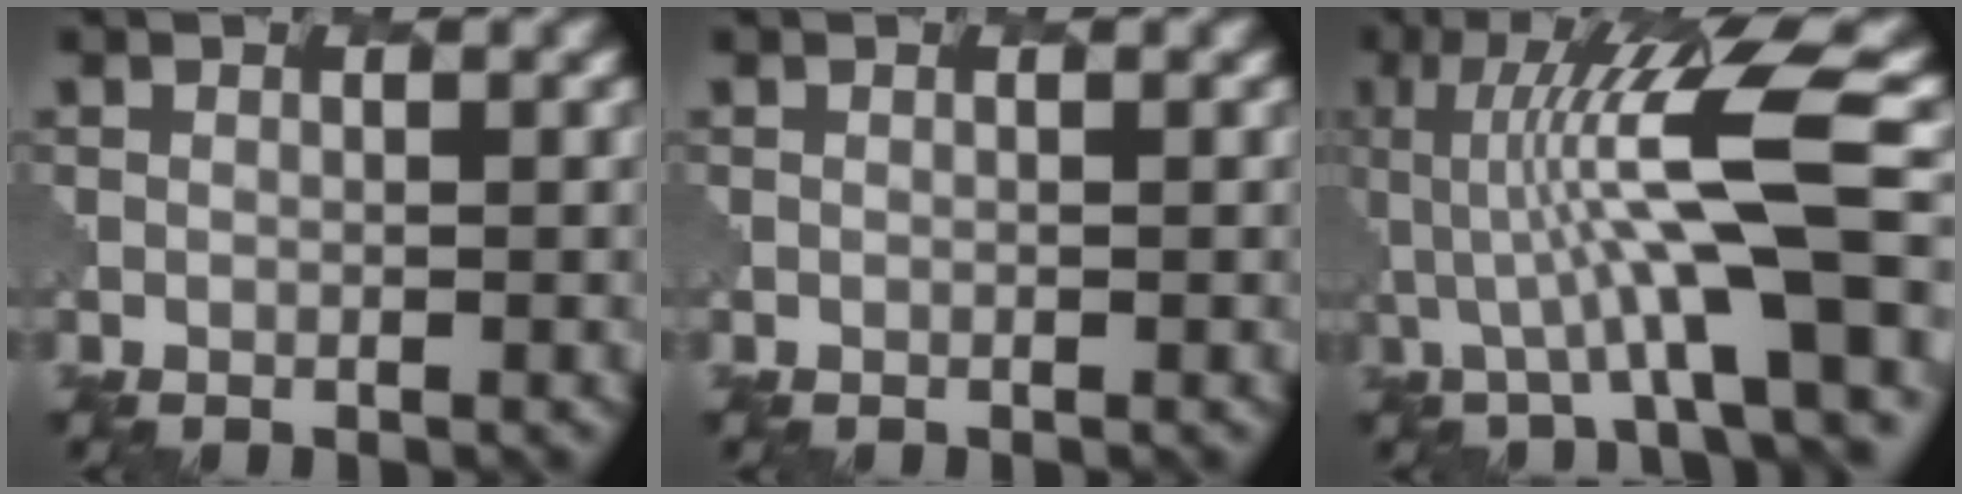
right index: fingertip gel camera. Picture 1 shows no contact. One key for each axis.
{"total": 0.0}
{"total": 9.5, "fx": -0.1, "fy": 1.4, "fz": 9.3, "tx": -0.151, "ty": 0.011, "tz": 0.002}